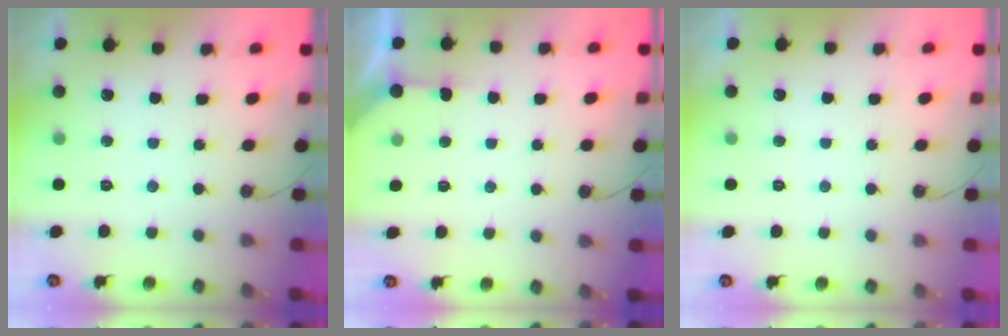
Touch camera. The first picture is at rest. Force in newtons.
{"total": 4.2, "press": 4.2, "slide": 0.4}
{"total": 0.0}